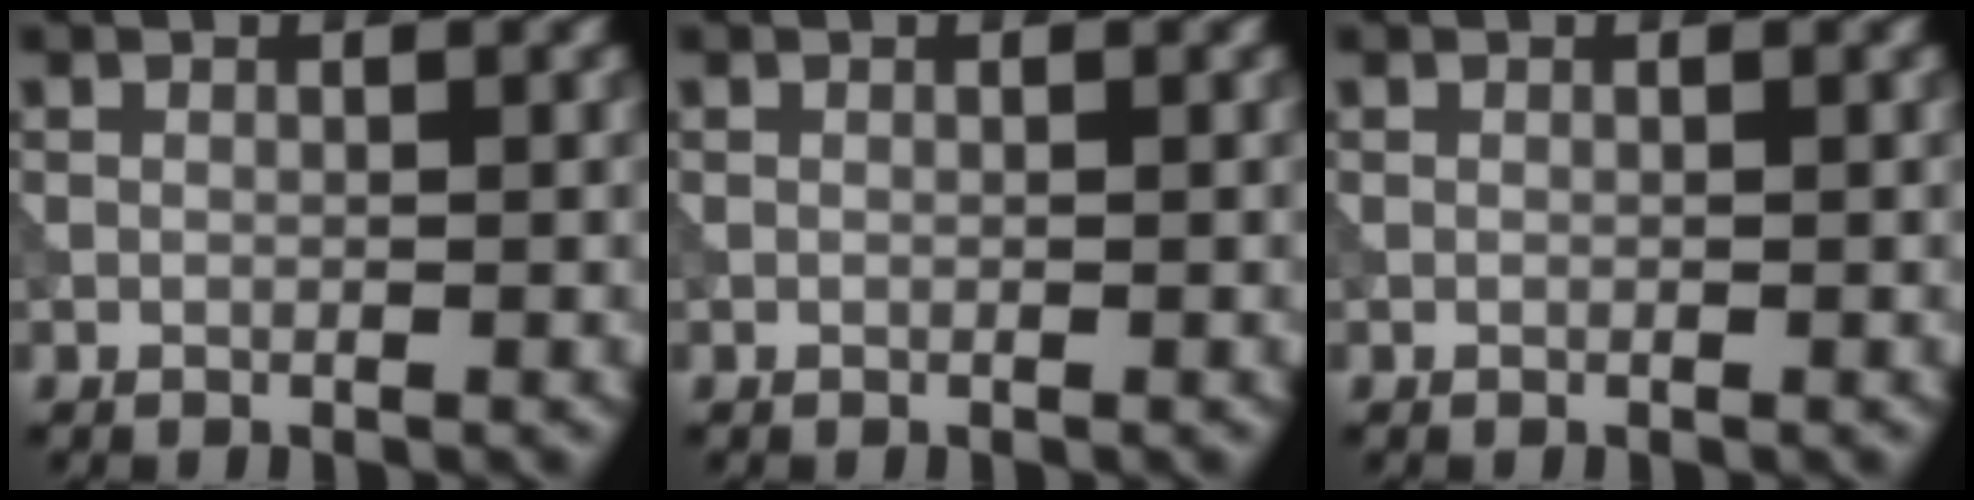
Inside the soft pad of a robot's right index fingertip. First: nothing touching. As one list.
[{"total": 0.0}, {"total": 0.0}]